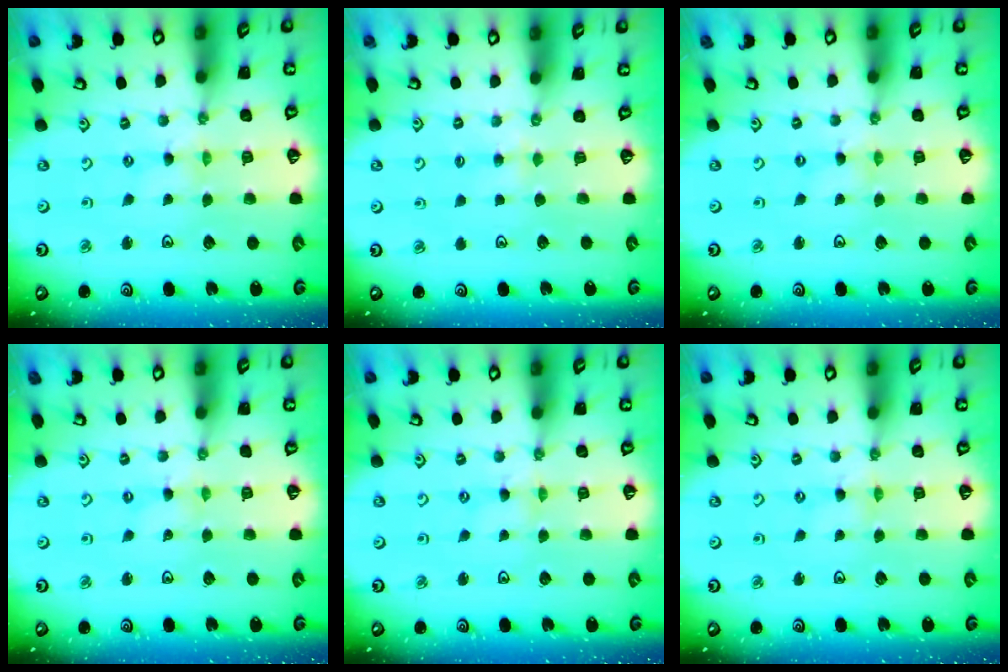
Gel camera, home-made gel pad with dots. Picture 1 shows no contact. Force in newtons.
{"total": 3.3, "press": 3.3, "slide": 0.5}
{"total": 0.0}
{"total": 0.0}
{"total": 0.0}
{"total": 0.8, "press": 0.7, "slide": 0.2}